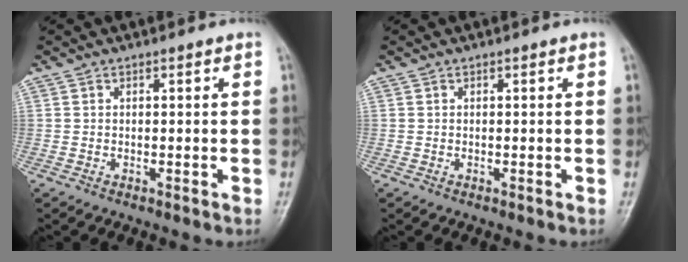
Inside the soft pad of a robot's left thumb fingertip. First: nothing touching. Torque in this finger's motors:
{"motor_torque": [0.00, 0.00, 0.00, -0.01, 0.00]}